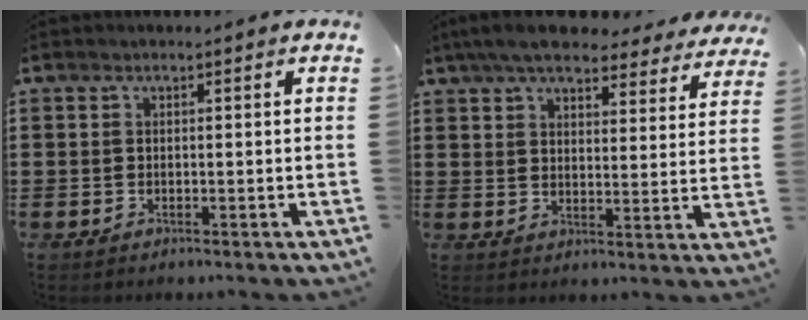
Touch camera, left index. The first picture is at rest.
{"total": 6.8, "force": [6.2, 1.1, 2.7], "torque": [-0.076, -0.019, 0.111]}